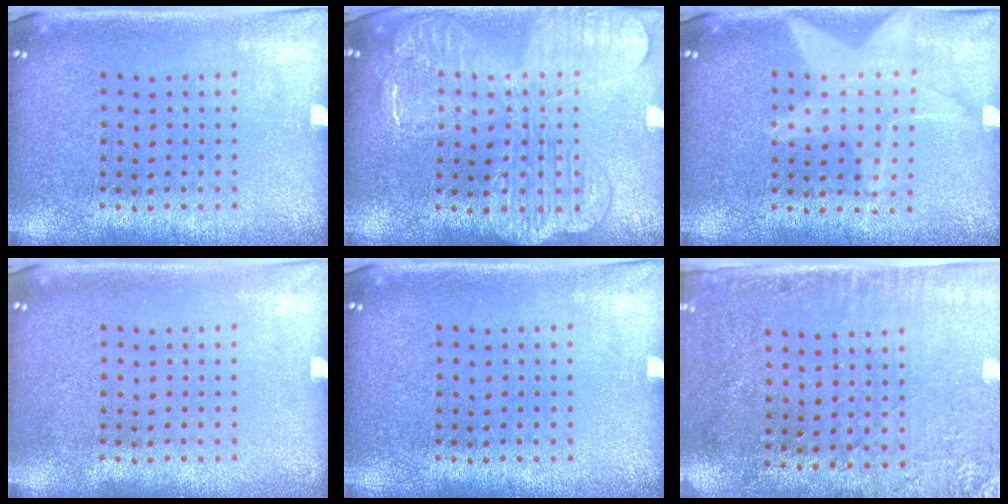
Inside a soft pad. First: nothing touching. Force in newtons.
{"total": 3.9, "press": 3.9, "slide": 0.5}
{"total": 1.4, "press": 1.4, "slide": 0.1}
{"total": 0.0}
{"total": 0.0}
{"total": 2.8, "press": 2.3, "slide": 1.6}